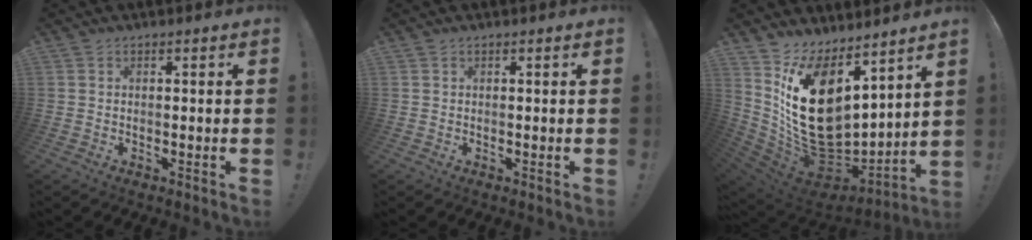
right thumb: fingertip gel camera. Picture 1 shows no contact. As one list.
[{"total": 0.0}, {"total": 22.8, "force": [4.2, 15.1, 16.5], "torque": [-0.307, -0.034, 0.099]}]